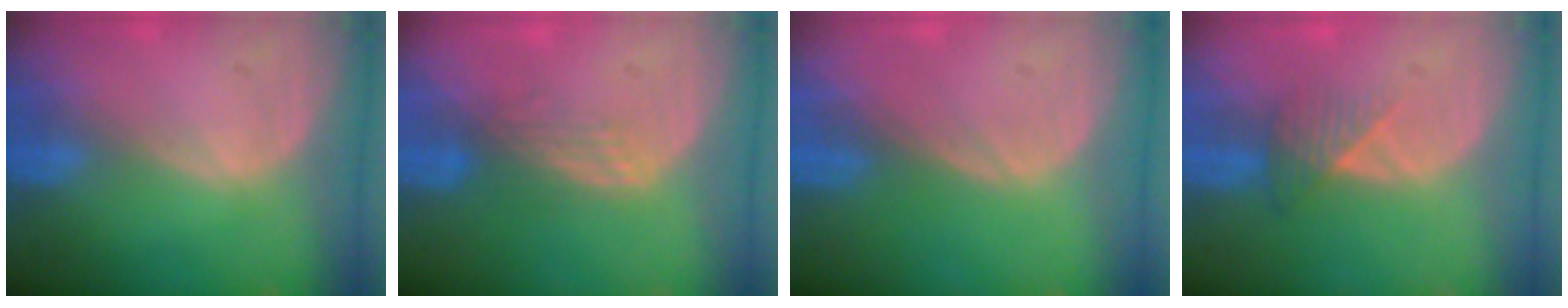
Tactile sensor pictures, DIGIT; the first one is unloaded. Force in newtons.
{"total": 3.1, "press": 2.6, "slide": 1.7}
{"total": 0.0}
{"total": 3.4, "press": 3.0, "slide": 1.7}